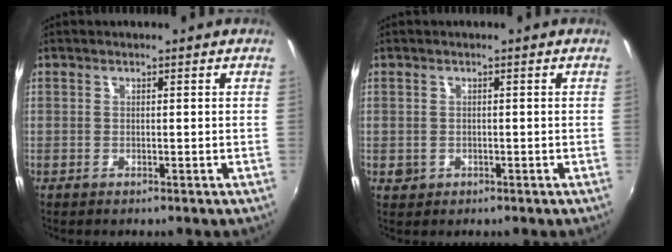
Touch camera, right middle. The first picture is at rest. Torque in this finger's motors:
{"motor_torque": [0.17, -0.19, 0.03, 0.01]}